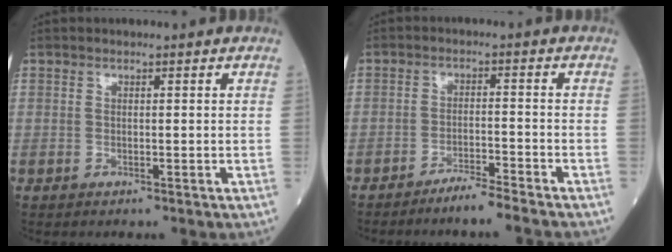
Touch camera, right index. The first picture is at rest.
{"total": 4.2, "force": [-3.7, -0.6, 1.9], "torque": [-0.033, -0.010, -0.071]}